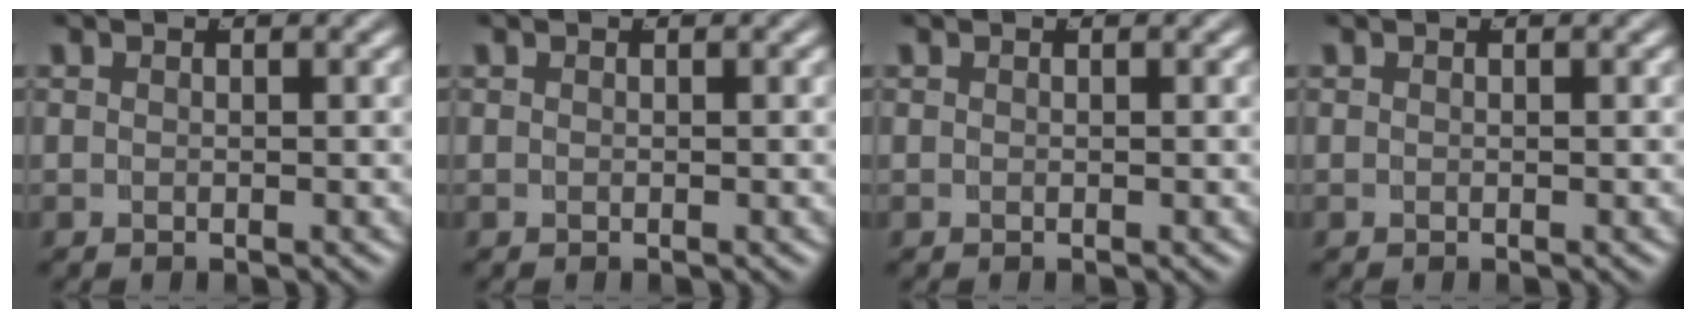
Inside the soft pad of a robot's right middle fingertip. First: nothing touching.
{"total": 0.0}
{"total": 0.0}
{"total": 0.0}